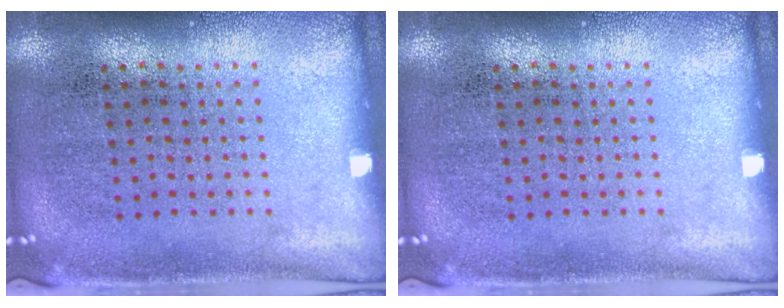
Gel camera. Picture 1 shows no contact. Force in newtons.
{"total": 0.0}